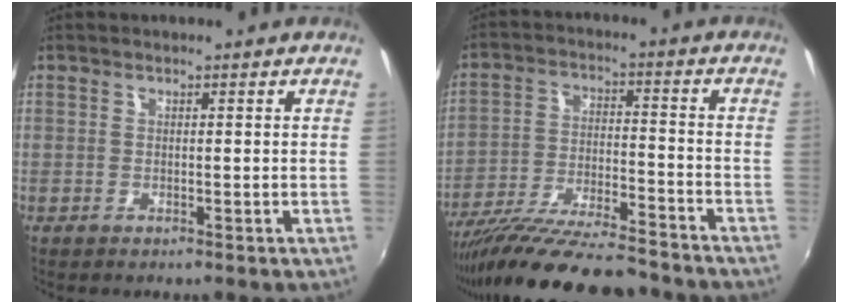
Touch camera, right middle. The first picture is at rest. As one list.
[{"total": 20.7, "force": [-17.9, 3.3, 9.7], "torque": [-0.185, -0.044, -0.282]}]